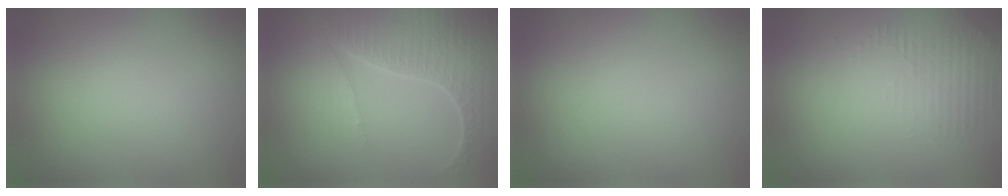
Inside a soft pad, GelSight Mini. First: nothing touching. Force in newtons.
{"total": 6.4, "press": 5.0, "slide": 4.0}
{"total": 0.0}
{"total": 1.3, "press": 0.5, "slide": 1.2}